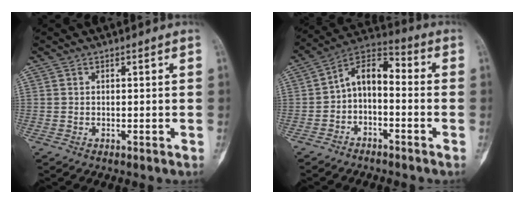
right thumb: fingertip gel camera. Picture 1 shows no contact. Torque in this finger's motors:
{"motor_torque": [0.09, 0.17, 0.54, -0.53, 0.03]}